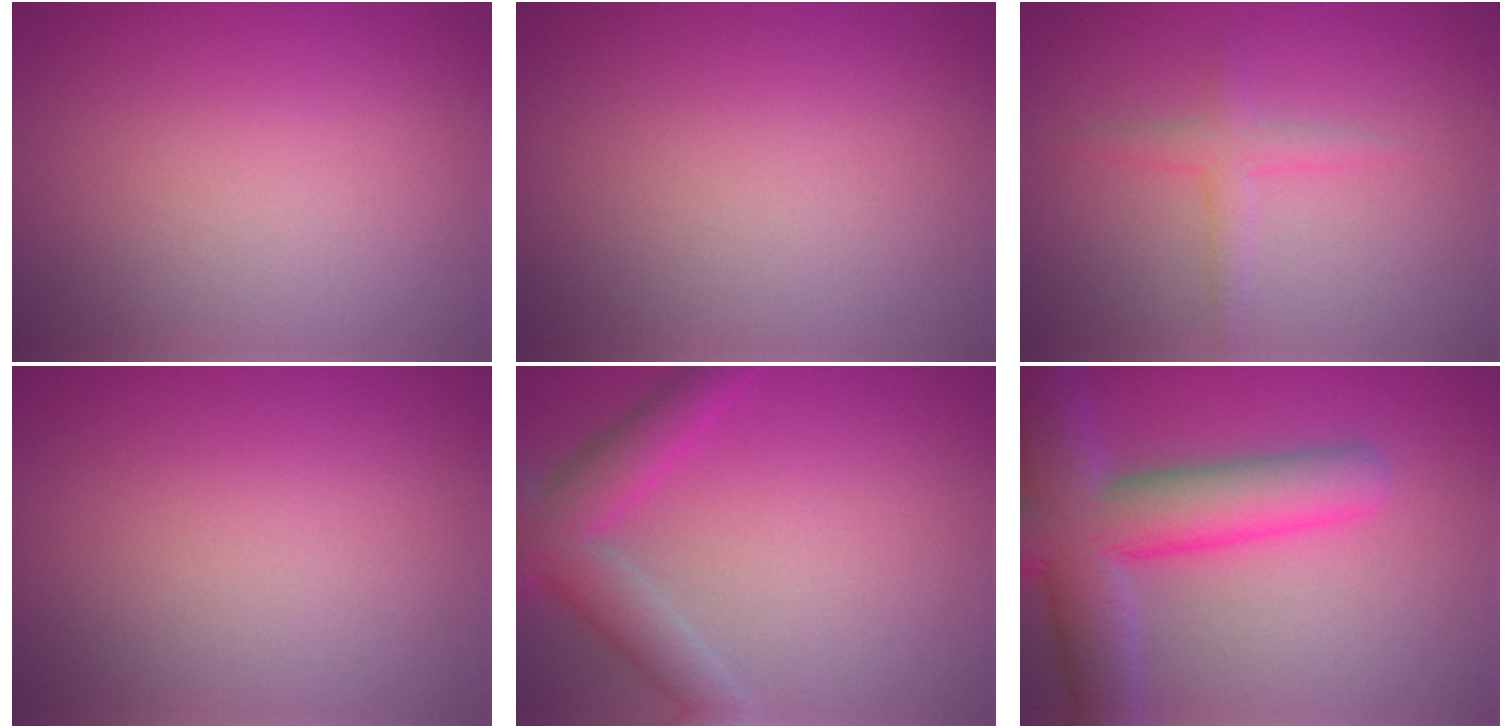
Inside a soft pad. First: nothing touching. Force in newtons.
{"total": 0.0}
{"total": 1.9, "press": 1.9, "slide": 0.1}
{"total": 0.0}
{"total": 4.8, "press": 4.8, "slide": 0.3}
{"total": 9.4, "press": 9.4, "slide": 0.8}